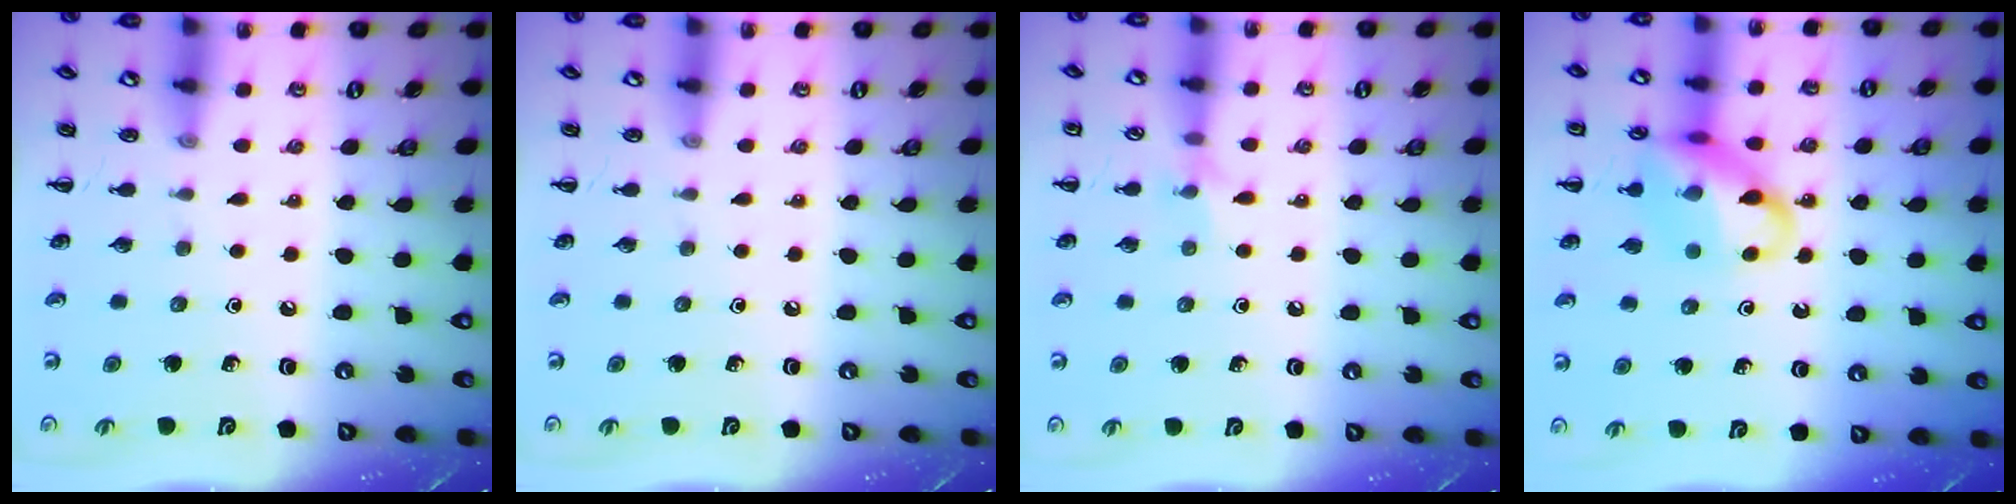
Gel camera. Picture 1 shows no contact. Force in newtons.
{"total": 0.0}
{"total": 5.2, "press": 5.0, "slide": 1.4}
{"total": 14.7, "press": 14.5, "slide": 2.7}